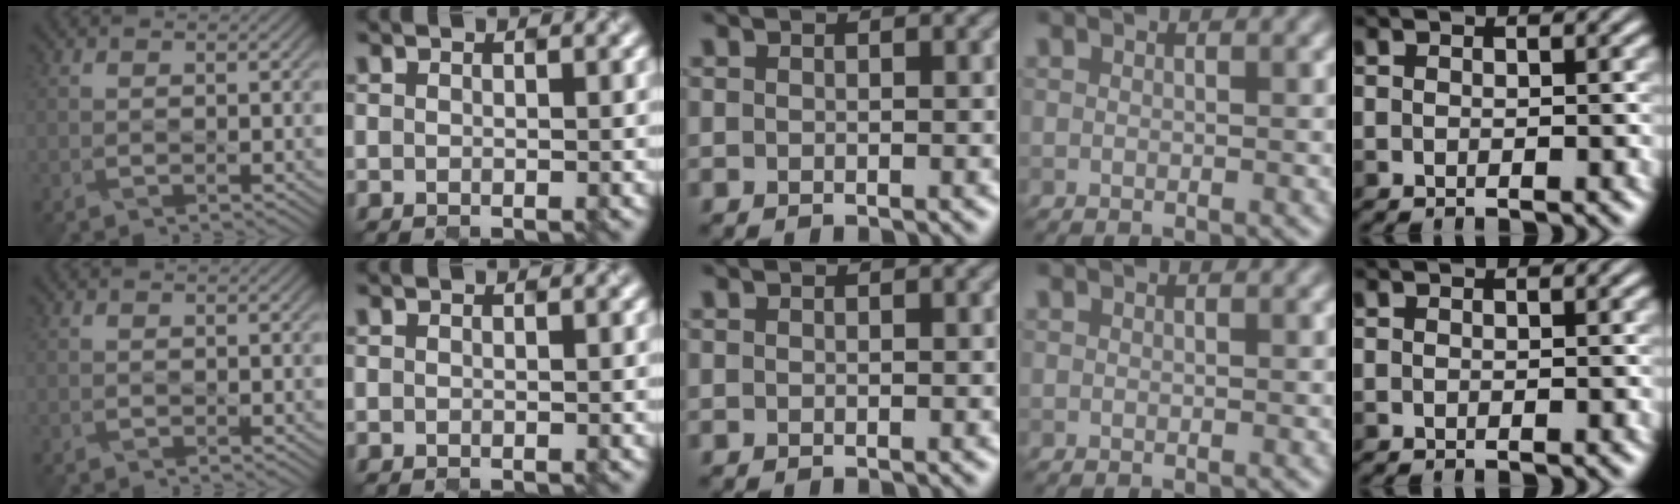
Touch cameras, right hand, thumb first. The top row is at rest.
{}